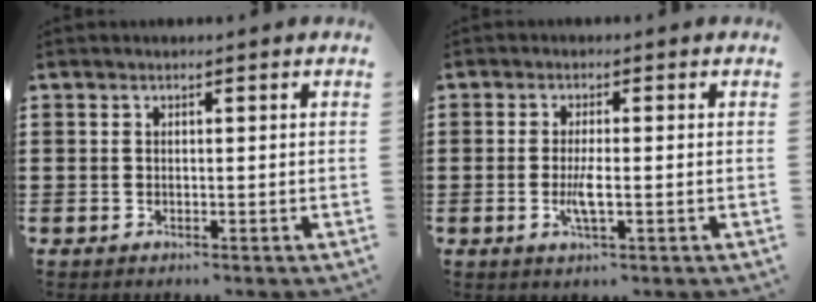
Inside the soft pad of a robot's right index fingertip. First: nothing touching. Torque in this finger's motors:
{"motor_torque": [1.36, 0.78, 0.49, 0.08]}